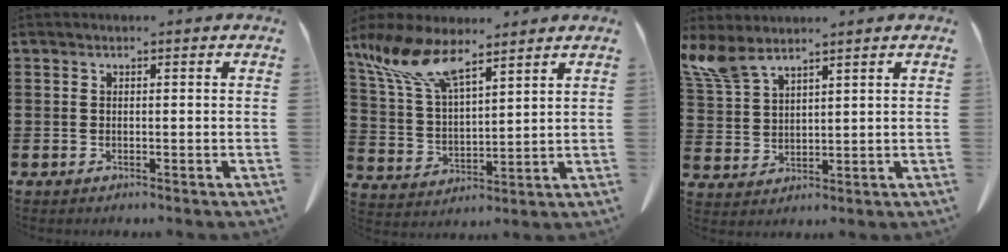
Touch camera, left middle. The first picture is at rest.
{"total": 11.3, "force": [8.2, 3.5, 7.0], "torque": [-0.164, -0.023, 0.150]}
{"total": 5.7, "force": [4.6, 1.4, 3.1], "torque": [-0.084, -0.013, 0.085]}